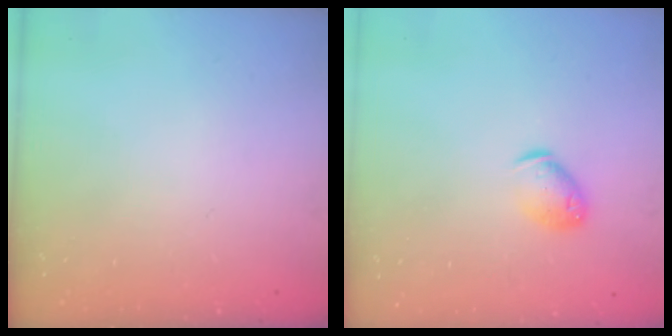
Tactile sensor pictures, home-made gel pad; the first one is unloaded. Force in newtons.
{"total": 8.4, "press": 8.3, "slide": 1.3}